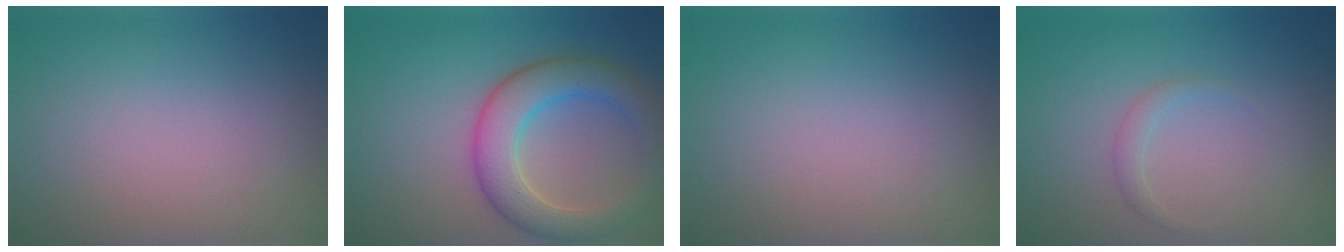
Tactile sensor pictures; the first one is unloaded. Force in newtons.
{"total": 6.1, "press": 6.1, "slide": 0.2}
{"total": 0.0}
{"total": 1.1, "press": 1.1, "slide": 0.0}